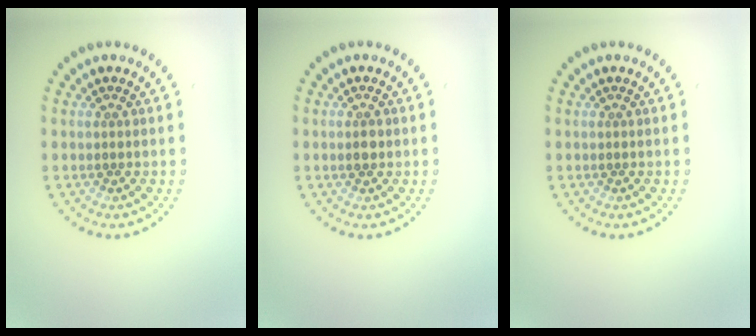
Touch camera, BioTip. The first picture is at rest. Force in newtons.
{"total": 1.1, "press": 1.1, "slide": 0.2}
{"total": 0.0}